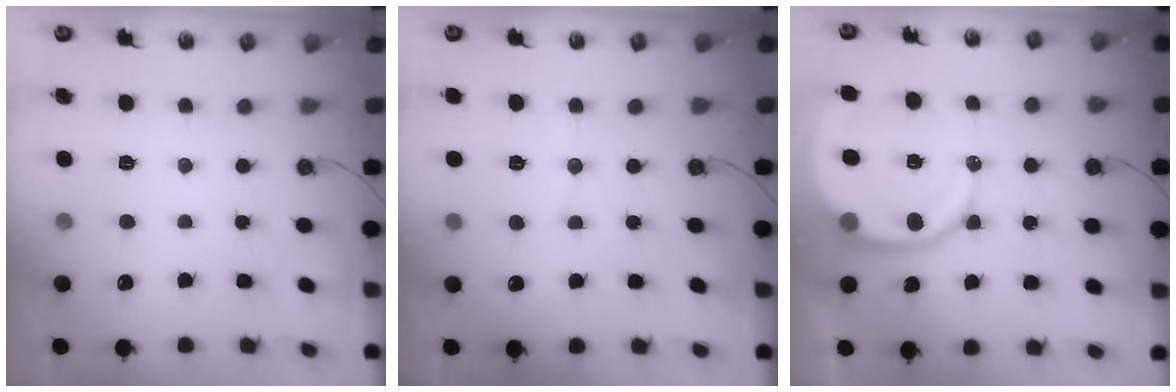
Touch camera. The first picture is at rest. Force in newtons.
{"total": 2.4, "press": 2.3, "slide": 0.3}
{"total": 11.7, "press": 11.6, "slide": 1.4}